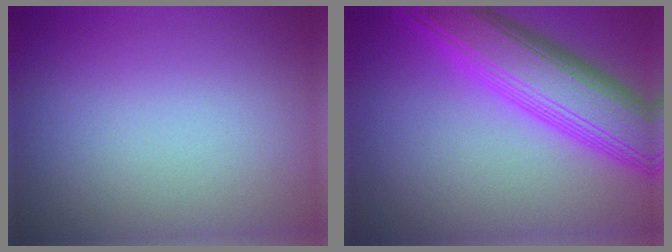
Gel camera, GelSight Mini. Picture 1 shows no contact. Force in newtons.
{"total": 8.8, "press": 8.8, "slide": 0.2}